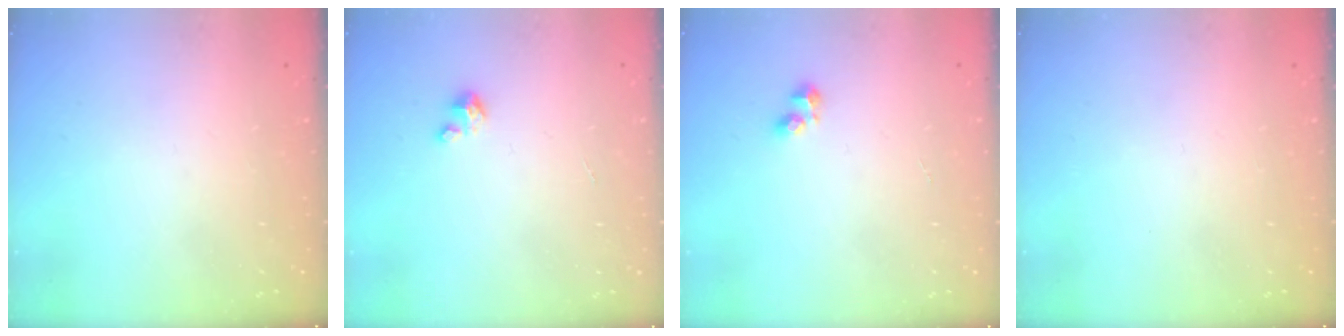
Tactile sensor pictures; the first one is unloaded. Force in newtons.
{"total": 2.7, "press": 2.7, "slide": 0.1}
{"total": 3.4, "press": 3.3, "slide": 0.7}
{"total": 0.0}